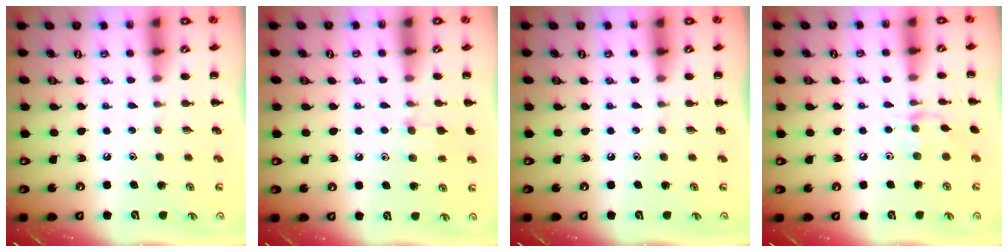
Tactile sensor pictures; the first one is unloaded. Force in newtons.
{"total": 8.1, "press": 7.9, "slide": 1.9}
{"total": 0.0}
{"total": 7.3, "press": 7.2, "slide": 1.2}